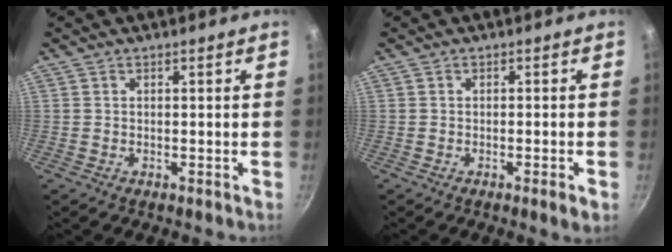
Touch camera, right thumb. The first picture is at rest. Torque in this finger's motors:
{"motor_torque": [0.15, 0.45, 0.03, -0.32, 0.08]}